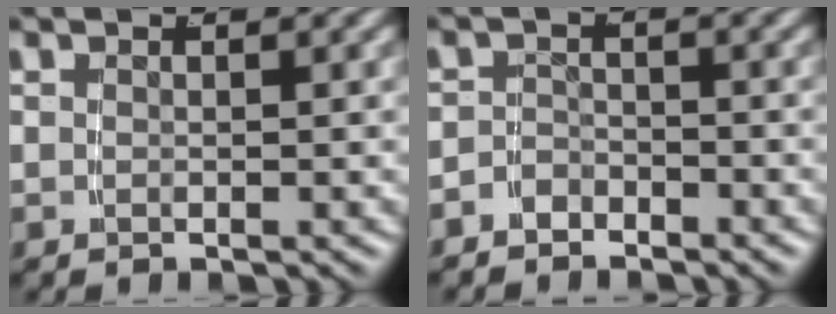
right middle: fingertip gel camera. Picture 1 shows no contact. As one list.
[{"total": 2.8, "force": [-2.5, 1.1, 0.0], "torque": [-0.002, -0.012, -0.040]}]